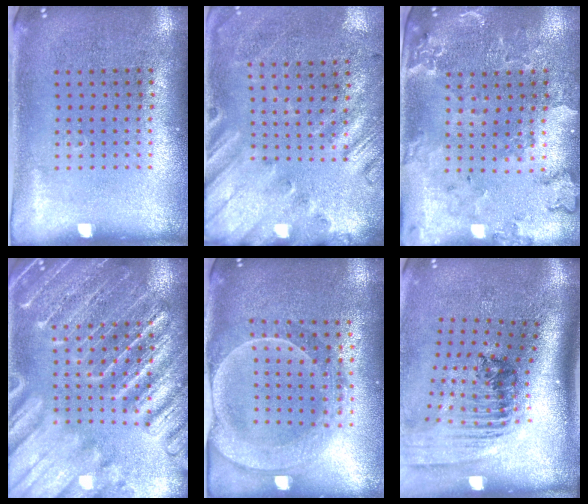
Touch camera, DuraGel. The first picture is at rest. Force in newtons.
{"total": 2.6, "press": 1.9, "slide": 1.7}
{"total": 0.5, "press": 0.5, "slide": 0.2}
{"total": 6.0, "press": 6.0, "slide": 0.9}
{"total": 2.2, "press": 2.1, "slide": 0.9}
{"total": 2.4, "press": 1.6, "slide": 1.8}